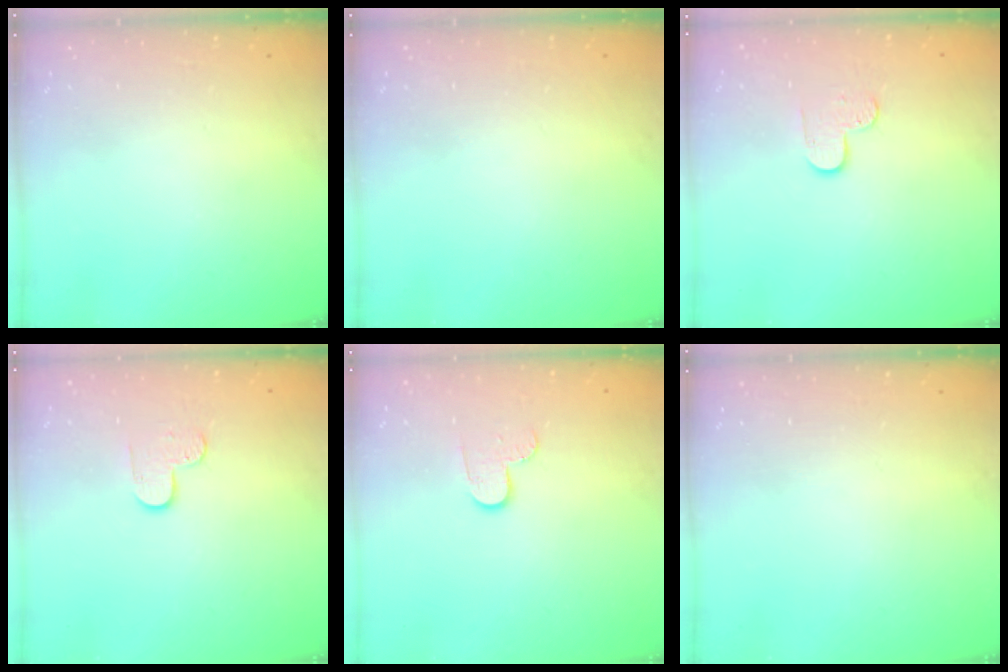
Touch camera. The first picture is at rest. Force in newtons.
{"total": 0.0}
{"total": 5.5, "press": 5.5, "slide": 0.4}
{"total": 5.5, "press": 5.5, "slide": 0.4}
{"total": 6.0, "press": 6.0, "slide": 0.6}
{"total": 0.0}